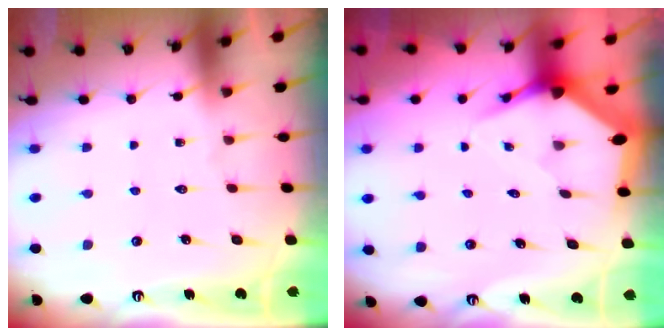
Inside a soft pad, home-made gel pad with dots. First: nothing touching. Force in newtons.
{"total": 5.2, "press": 5.1, "slide": 0.3}